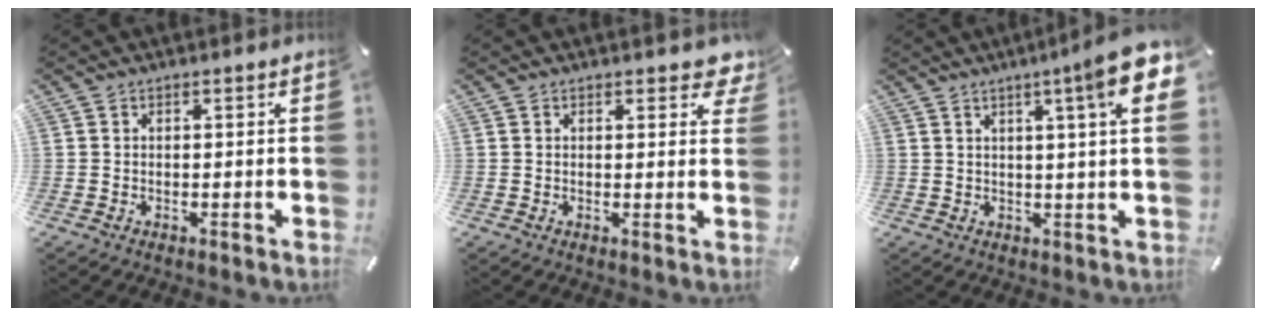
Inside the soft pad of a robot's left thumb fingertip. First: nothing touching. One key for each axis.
{"total": 3.0, "fx": 2.0, "fy": 1.5, "fz": 1.6, "tx": -0.014, "ty": -0.005, "tz": 0.031}
{"total": 11.2, "fx": 4.8, "fy": 0.3, "fz": 10.2, "tx": -0.153, "ty": -0.026, "tz": 0.070}